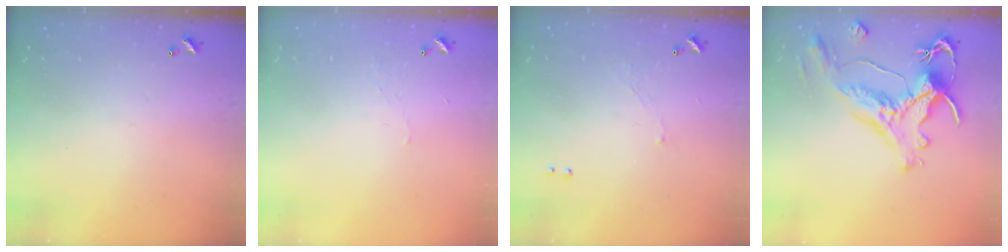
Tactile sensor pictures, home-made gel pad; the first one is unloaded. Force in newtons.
{"total": 2.1, "press": 2.1, "slide": 0.6}
{"total": 1.3, "press": 1.2, "slide": 0.5}
{"total": 1.5, "press": 0.7, "slide": 1.3}